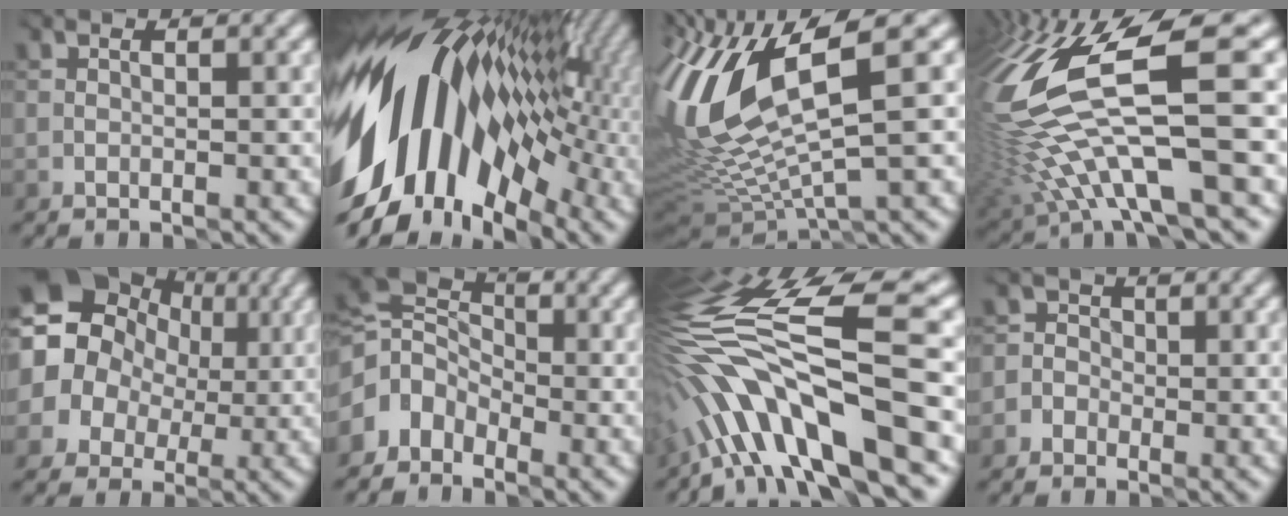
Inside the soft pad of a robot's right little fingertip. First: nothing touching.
{"total": 15.3, "force": [0.4, 10.0, 11.6], "torque": [-0.197, 0.012, -0.012]}
{"total": 11.4, "force": [2.5, 3.5, 10.6], "torque": [-0.230, -0.015, 0.064]}
{"total": 12.9, "force": [0.1, 4.0, 12.3], "torque": [-0.258, -0.007, 0.015]}
{"total": 10.1, "force": [1.8, 9.0, 4.3], "torque": [-0.064, 0.004, 0.004]}
{"total": 3.8, "force": [-1.5, 3.0, 1.8], "torque": [-0.023, 0.008, -0.044]}
{"total": 12.2, "force": [-3.2, 3.3, 11.3], "torque": [-0.197, 0.019, -0.045]}
{"total": 1.3, "force": [-0.7, 1.0, -0.3], "torque": [0.012, 0.008, -0.016]}